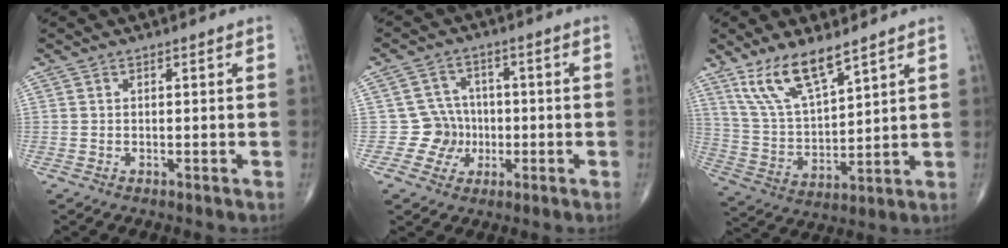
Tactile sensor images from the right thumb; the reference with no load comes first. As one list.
[{"total": 6.0, "force": [-1.2, 5.9, 0.7], "torque": [0.030, 0.019, -0.024]}, {"total": 12.2, "force": [8.4, 3.6, 8.1], "torque": [-0.150, -0.040, 0.179]}]